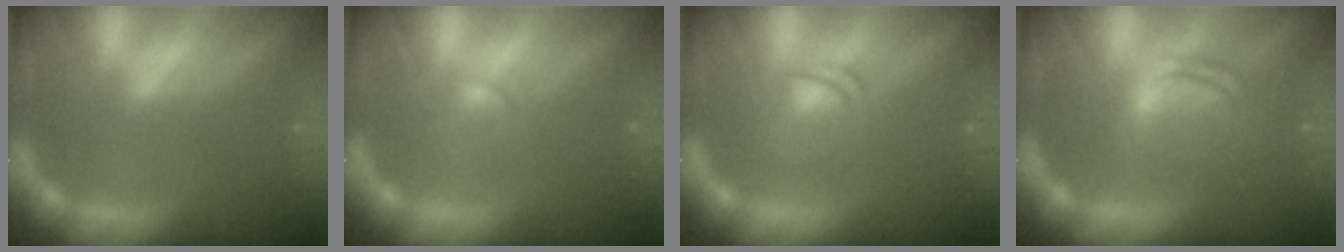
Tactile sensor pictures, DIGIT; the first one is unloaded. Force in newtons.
{"total": 1.4}
{"total": 3.5}
{"total": 6.1}